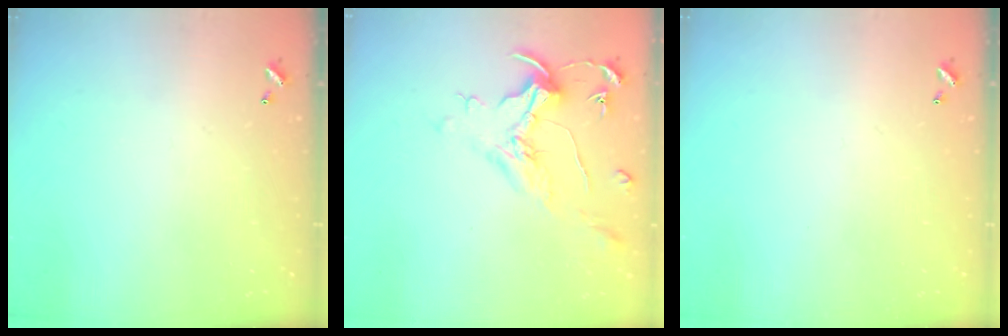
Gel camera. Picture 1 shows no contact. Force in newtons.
{"total": 1.6, "press": 1.4, "slide": 0.7}
{"total": 0.0}